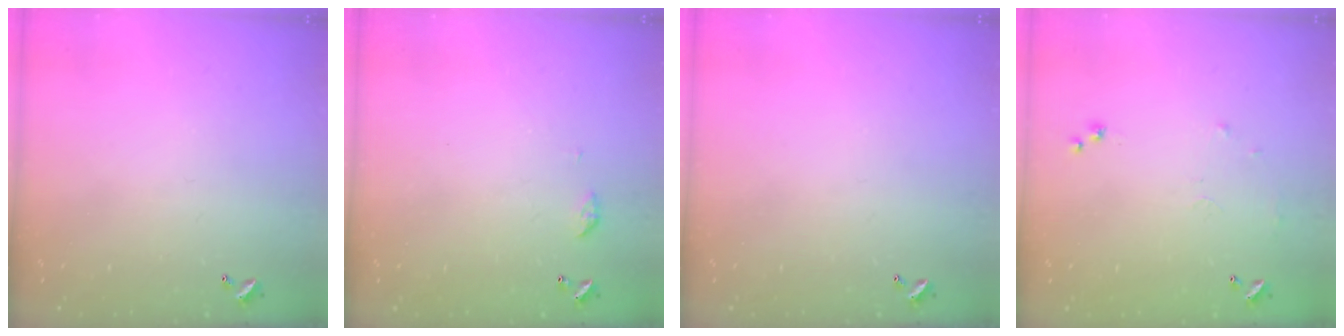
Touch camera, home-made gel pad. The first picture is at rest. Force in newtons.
{"total": 4.6, "press": 4.5, "slide": 0.6}
{"total": 0.0}
{"total": 6.0, "press": 5.9, "slide": 1.0}